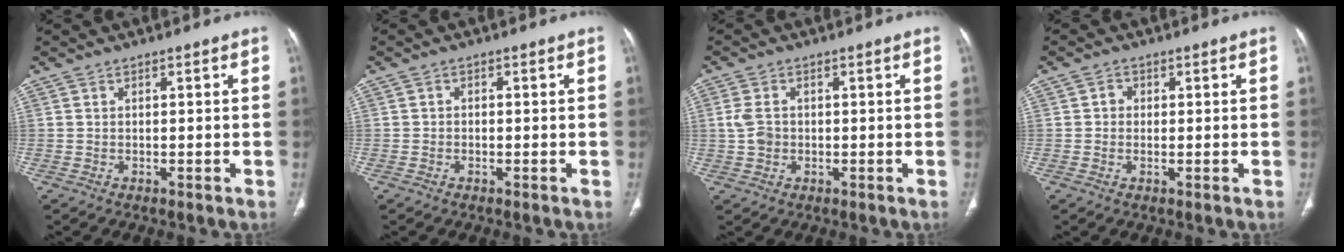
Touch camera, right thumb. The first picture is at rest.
{"total": 0.5, "force": [-0.2, 0.5, 0.2], "torque": [0.002, 0.004, -0.007]}
{"total": 3.4, "force": [0.0, 2.6, 2.2], "torque": [-0.047, 0.005, 0.000]}
{"total": 1.5, "force": [0.2, 1.3, 0.7], "torque": [-0.005, 0.004, 0.000]}